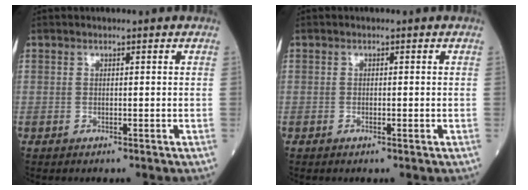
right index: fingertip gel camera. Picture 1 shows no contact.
{"total": 0.8, "force": [-0.2, 0.1, 0.7], "torque": [-0.008, -0.001, -0.003]}